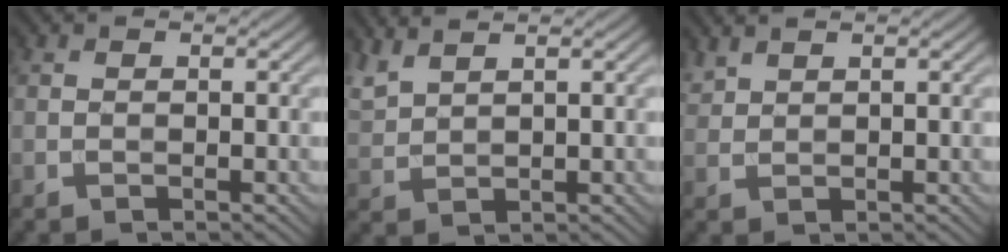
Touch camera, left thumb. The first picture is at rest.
{"total": 3.6, "force": [3.1, 0.7, 1.8], "torque": [-0.054, 0.012, 0.071]}
{"total": 1.8, "force": [1.6, 0.4, 0.6], "torque": [-0.020, 0.005, 0.041]}